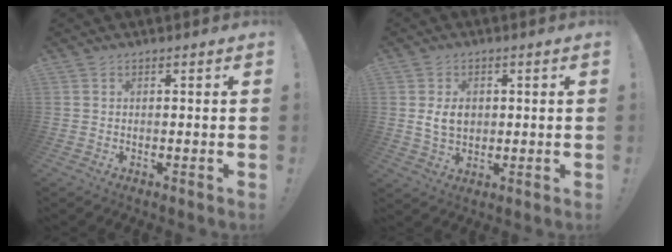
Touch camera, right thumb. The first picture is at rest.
{"total": 6.7, "force": [0.8, 5.2, 4.0], "torque": [-0.059, 0.000, 0.014]}